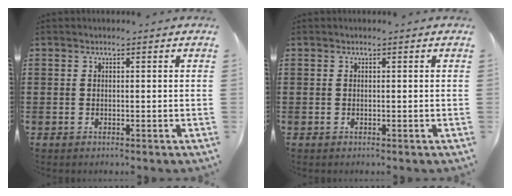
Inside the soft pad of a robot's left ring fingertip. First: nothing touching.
{"total": 0.0}